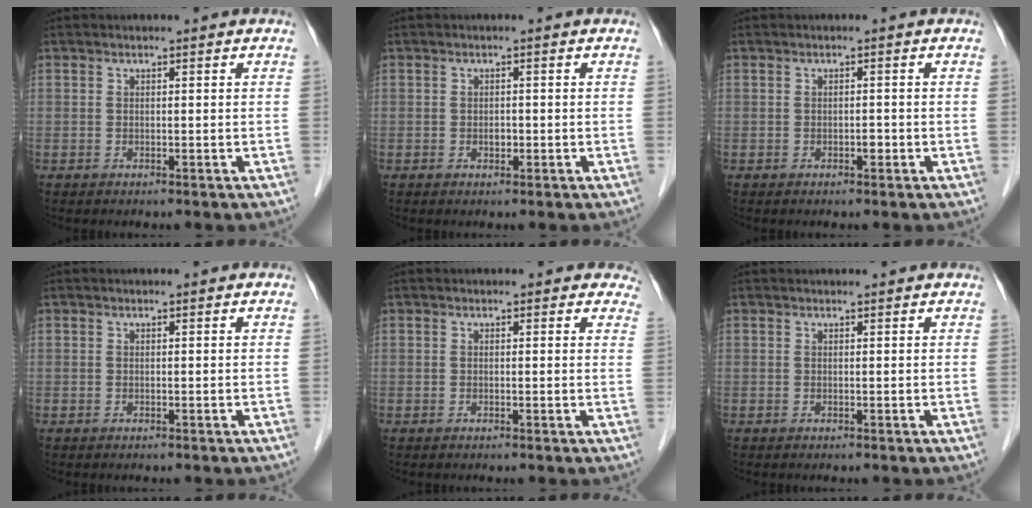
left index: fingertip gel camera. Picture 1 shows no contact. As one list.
[{"total": 1.0, "force": [-0.3, 0.7, 0.7], "torque": [-0.013, 0.002, -0.004]}, {"total": 0.8, "force": [-0.4, 0.4, 0.6], "torque": [-0.009, 0.002, -0.007]}, {"total": 0.0}, {"total": 2.8, "force": [2.4, 1.3, 0.5], "torque": [0.016, -0.007, -0.001]}, {"total": 1.7, "force": [1.6, 0.2, 0.4], "torque": [-0.010, 0.020, 0.020]}]